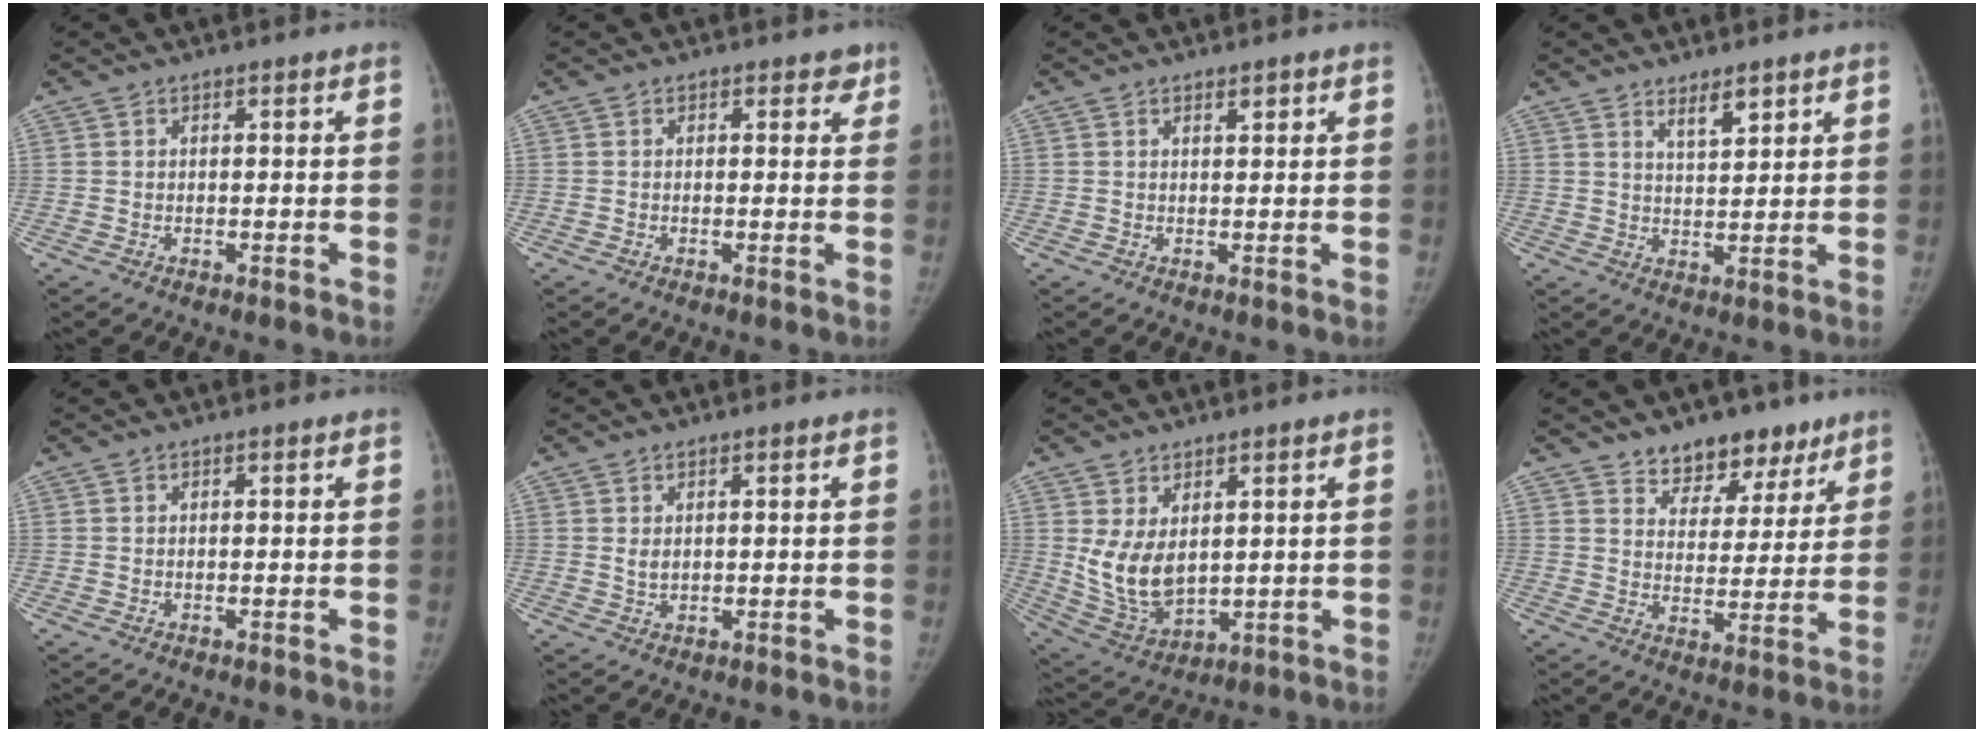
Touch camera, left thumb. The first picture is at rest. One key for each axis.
{"total": 1.8, "fx": 1.2, "fy": 1.2, "fz": 0.7, "tx": 0.016, "ty": -0.004, "tz": 0.007}
{"total": 1.3, "fx": 0.9, "fy": 0.5, "fz": 0.8, "tx": -0.006, "ty": -0.006, "tz": 0.014}
{"total": 4.1, "fx": 3.0, "fy": 1.3, "fz": 2.5, "tx": -0.031, "ty": -0.027, "tz": 0.053}
{"total": 0.0}
{"total": 1.6, "fx": 0.5, "fy": 1.0, "fz": 1.1, "tx": -0.016, "ty": -0.006, "tz": 0.014}
{"total": 9.7, "fx": 2.1, "fy": 5.9, "fz": 7.3, "tx": -0.126, "ty": -0.022, "tz": 0.063}
{"total": 10.4, "fx": 7.7, "fy": 6.1, "fz": 3.3, "tx": 0.004, "ty": -0.042, "tz": 0.121}